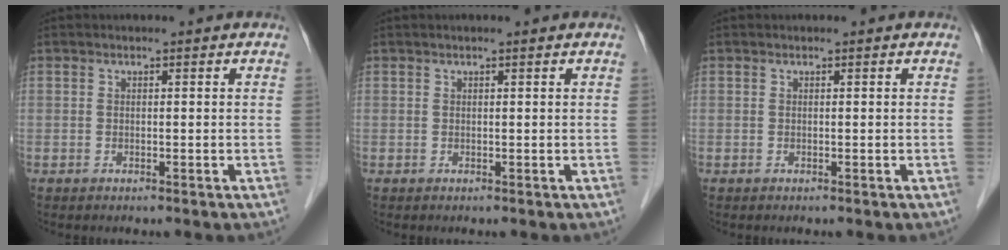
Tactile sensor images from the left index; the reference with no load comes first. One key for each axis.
{"total": 0.5, "fx": 0.3, "fy": -0.1, "fz": 0.4, "tx": -0.008, "ty": 0.003, "tz": 0.006}
{"total": 0.0}